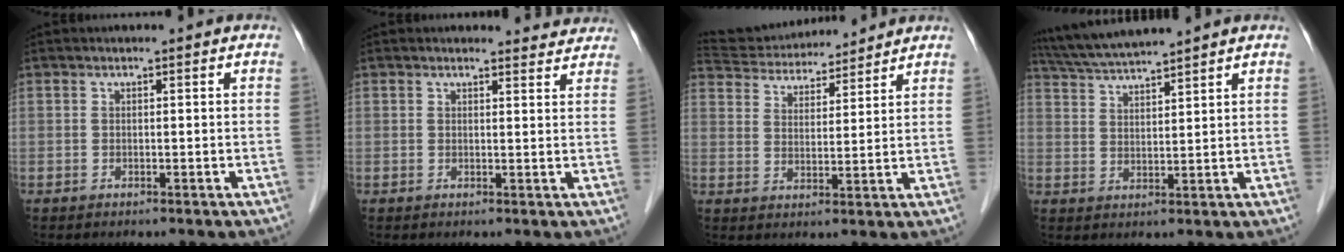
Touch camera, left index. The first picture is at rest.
{"total": 4.8, "force": [4.7, 1.1, -0.3], "torque": [0.014, -0.013, 0.030]}
{"total": 14.3, "force": [13.4, 2.9, 4.1], "torque": [-0.075, 0.030, 0.216]}
{"total": 8.1, "force": [7.5, -0.9, 3.1], "torque": [-0.061, 0.021, 0.136]}